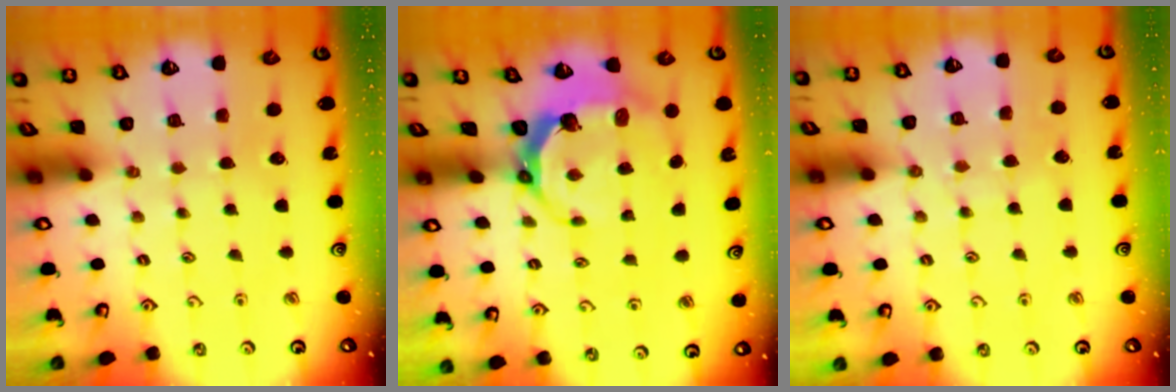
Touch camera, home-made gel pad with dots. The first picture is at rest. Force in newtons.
{"total": 7.0, "press": 5.6, "slide": 4.3}
{"total": 4.6, "press": 4.6, "slide": 0.4}